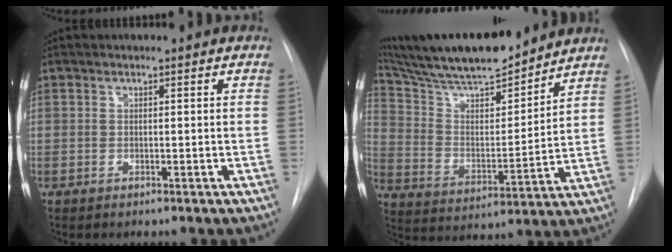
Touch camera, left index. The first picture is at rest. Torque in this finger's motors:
{"motor_torque": [-0.05, -0.79, 0.45, 0.08]}